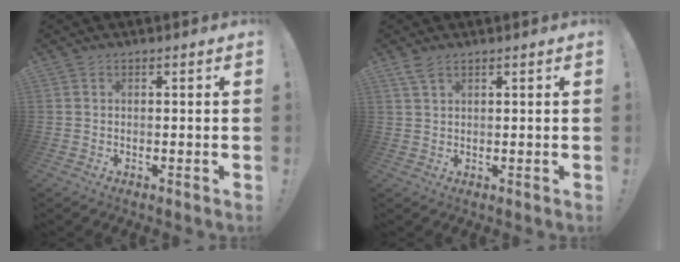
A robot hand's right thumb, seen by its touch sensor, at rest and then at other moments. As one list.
[{"total": 2.9, "force": [2.0, 1.1, 1.8], "torque": [-0.038, -0.004, 0.037]}]